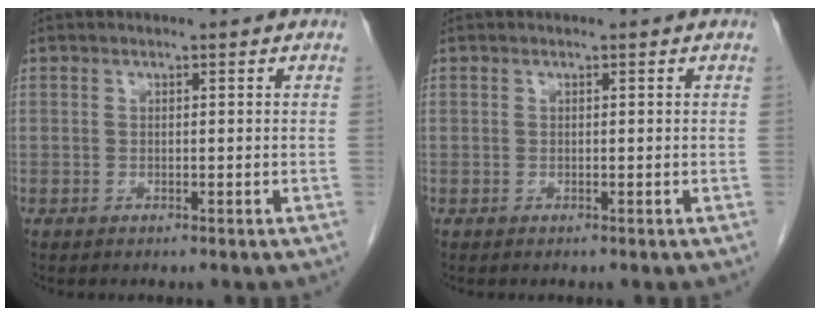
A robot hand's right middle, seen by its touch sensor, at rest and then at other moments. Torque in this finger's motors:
{"motor_torque": [0.01, -0.01, 0.00, 0.00]}